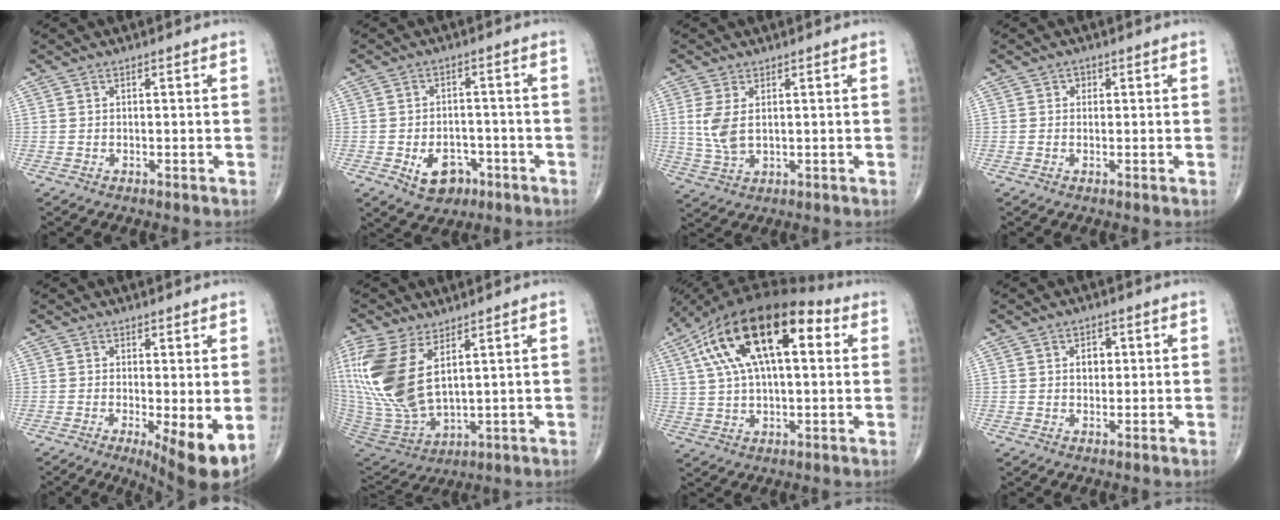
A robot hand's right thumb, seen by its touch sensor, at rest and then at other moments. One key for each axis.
{"total": 7.1, "fx": -3.1, "fy": 5.0, "fz": 4.0, "tx": -0.040, "ty": 0.021, "tz": -0.043}
{"total": 5.9, "fx": 1.1, "fy": 3.2, "fz": 4.8, "tx": -0.110, "ty": -0.004, "tz": 0.030}
{"total": 1.0, "fx": 0.3, "fy": 0.9, "fz": 0.3, "tx": 0.004, "ty": 0.002, "tz": 0.001}
{"total": 8.4, "fx": -1.5, "fy": 2.3, "fz": 7.9, "tx": -0.119, "ty": -0.023, "tz": -0.020}
{"total": 18.2, "fx": 6.1, "fy": 9.1, "fz": 14.6, "tx": -0.329, "ty": -0.029, "tz": 0.132}
{"total": 20.1, "fx": 6.4, "fy": 9.1, "fz": 16.7, "tx": -0.295, "ty": 0.027, "tz": 0.101}
{"total": 2.9, "fx": 0.6, "fy": 2.2, "fz": 1.9, "tx": -0.011, "ty": 0.001, "tz": 0.006}